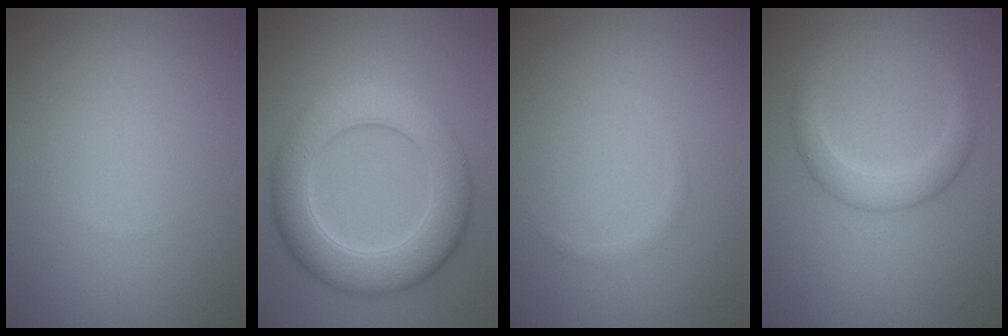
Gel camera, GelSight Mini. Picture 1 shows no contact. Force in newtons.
{"total": 7.6, "press": 7.6, "slide": 0.5}
{"total": 0.7, "press": 0.7, "slide": 0.0}
{"total": 2.7, "press": 2.7, "slide": 0.1}